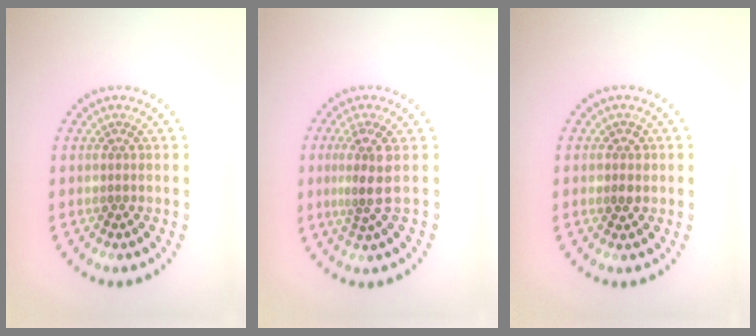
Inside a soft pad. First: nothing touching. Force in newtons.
{"total": 3.0, "press": 2.3, "slide": 1.8}
{"total": 1.4, "press": 1.3, "slide": 0.3}